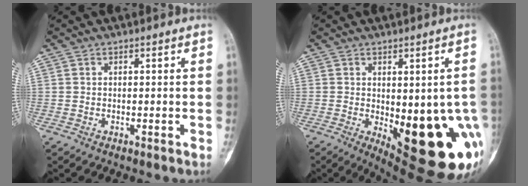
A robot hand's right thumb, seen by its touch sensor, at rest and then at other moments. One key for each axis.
{"total": 21.1, "fx": -5.4, "fy": 8.4, "fz": 18.6, "tx": -0.168, "ty": -0.010, "tz": -0.042}